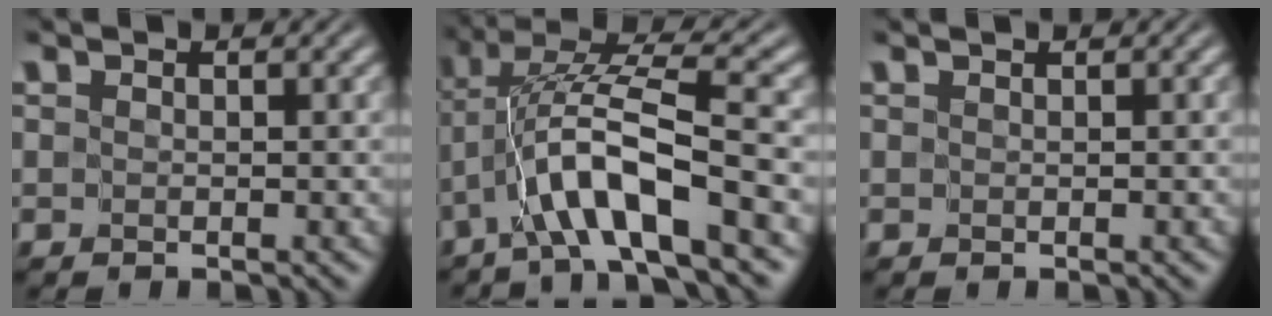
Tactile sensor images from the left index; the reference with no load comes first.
{"total": 7.8, "force": [-3.3, 1.3, 6.9], "torque": [-0.124, 0.022, -0.065]}
{"total": 0.0}